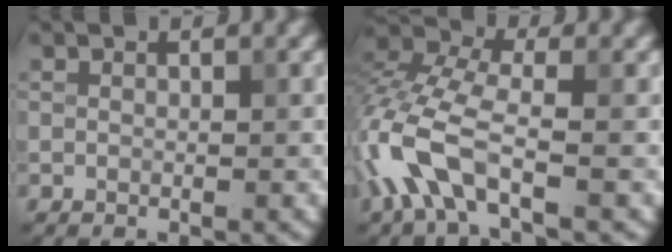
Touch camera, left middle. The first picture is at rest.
{"total": 7.1, "force": [-3.1, 3.1, 5.6], "torque": [-0.141, 0.005, -0.076]}